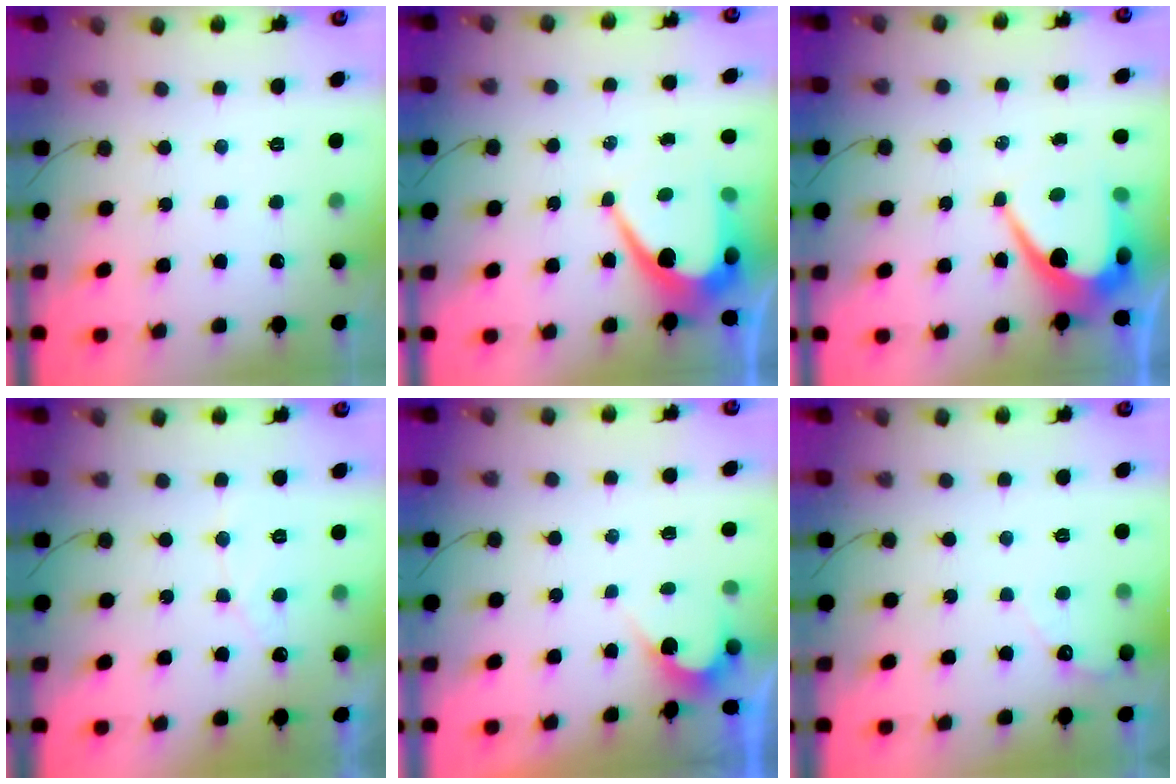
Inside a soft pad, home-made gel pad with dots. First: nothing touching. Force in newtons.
{"total": 9.4, "press": 9.4, "slide": 0.7}
{"total": 9.4, "press": 9.4, "slide": 0.7}
{"total": 4.6, "press": 4.6, "slide": 0.2}
{"total": 2.7, "press": 2.7, "slide": 0.1}
{"total": 2.6, "press": 2.6, "slide": 0.2}